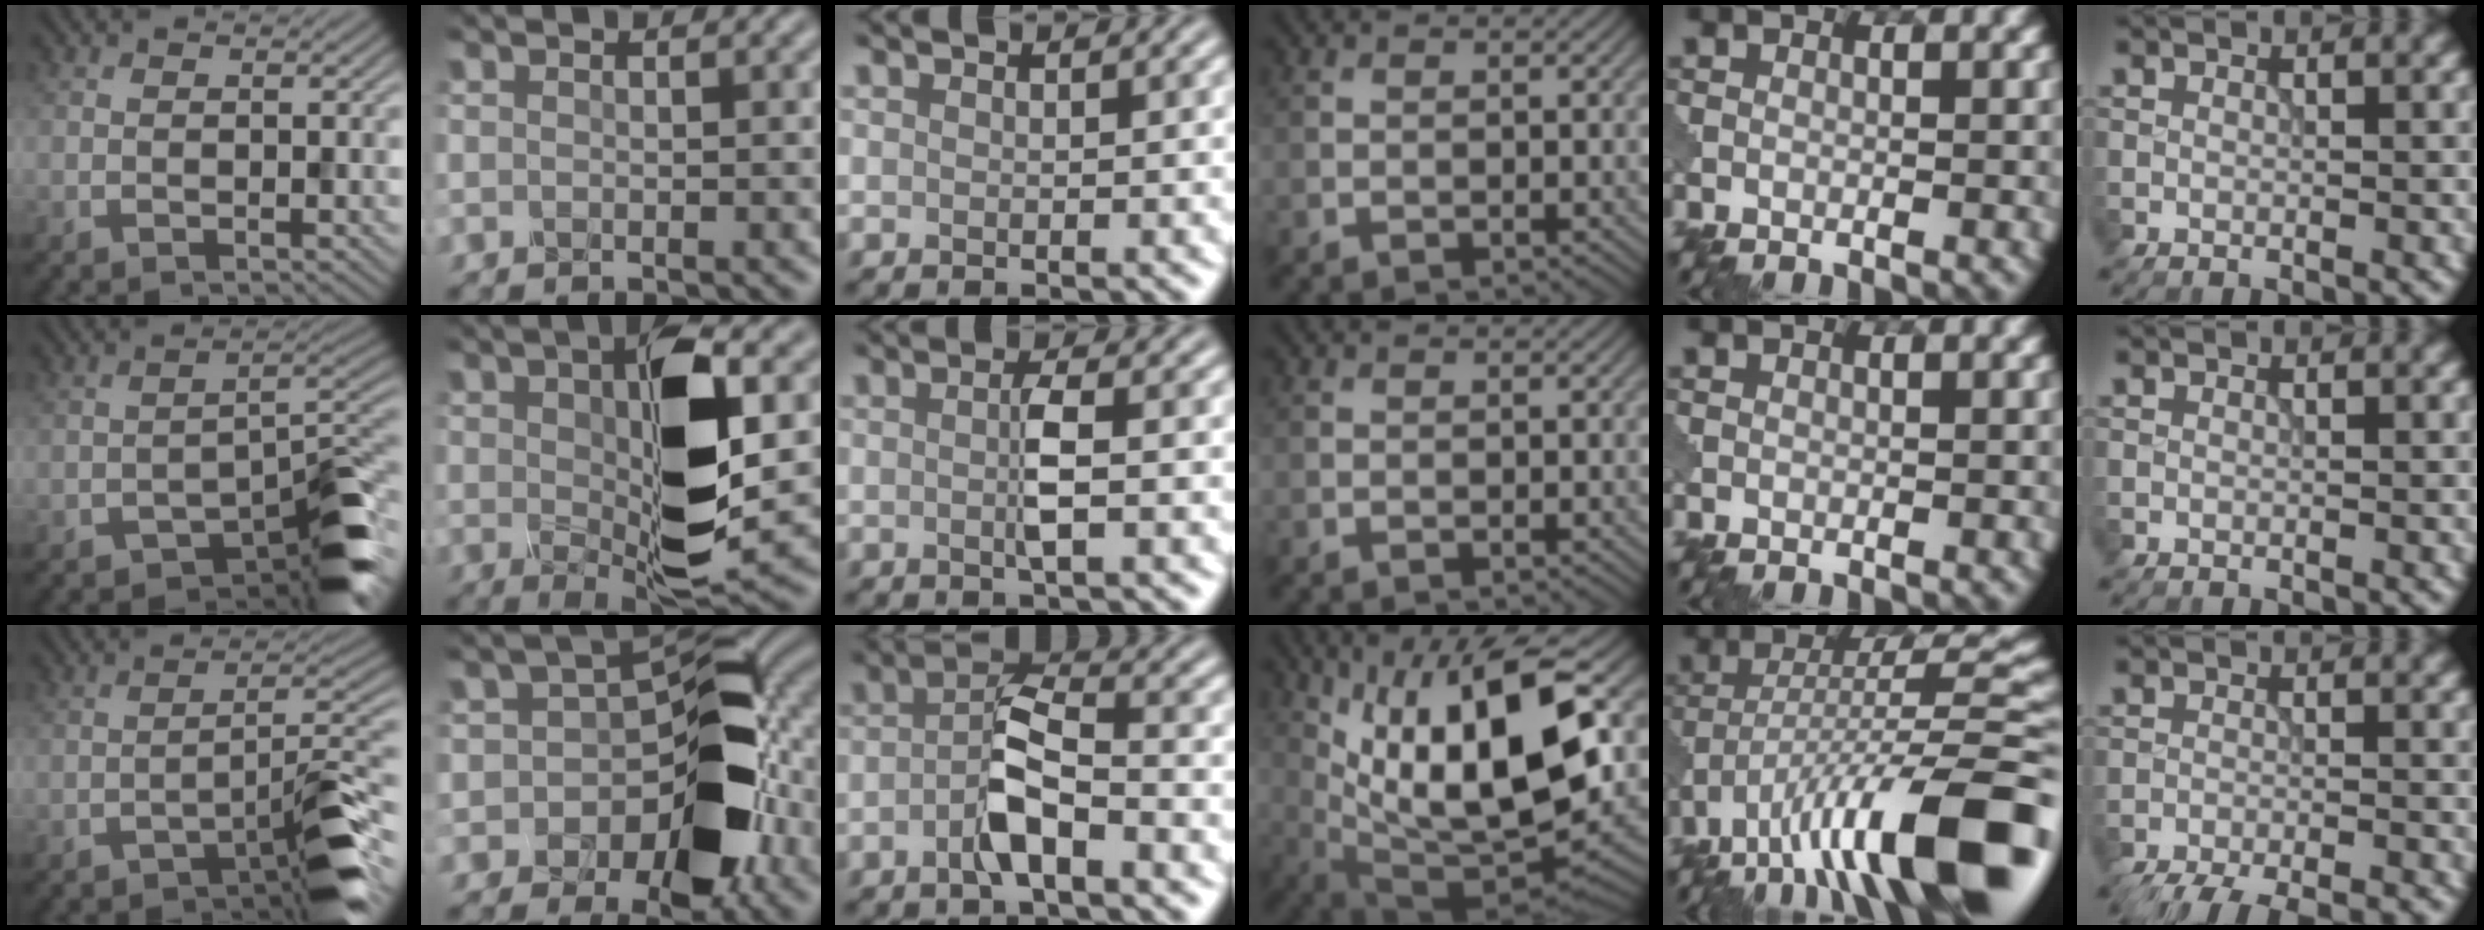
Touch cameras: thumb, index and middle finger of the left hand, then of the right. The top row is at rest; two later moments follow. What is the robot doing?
{"motion": "disassemble", "object": "pitcher"}